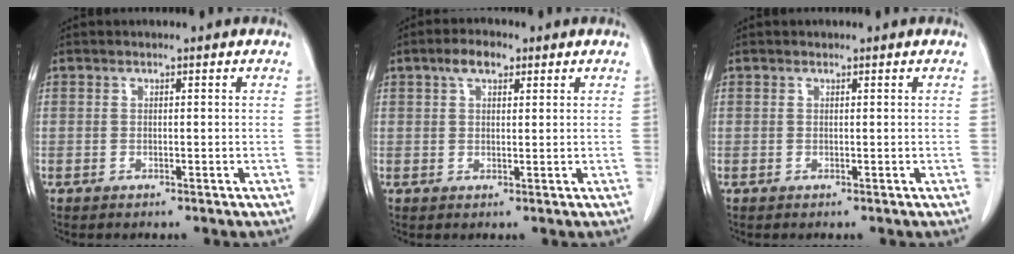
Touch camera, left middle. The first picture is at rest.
{"total": 3.7, "force": [2.1, 1.7, 2.5], "torque": [-0.050, 0.014, 0.038]}
{"total": 0.0}